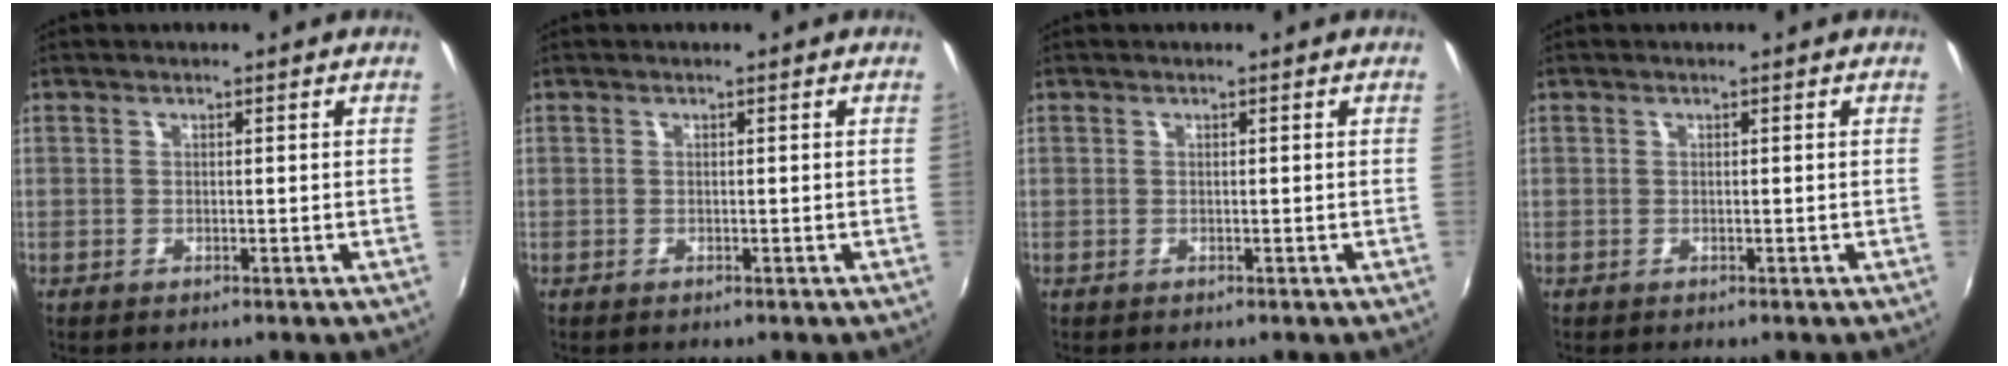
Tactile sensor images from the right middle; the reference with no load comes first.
{"total": 0.0}
{"total": 0.0}
{"total": 0.0}